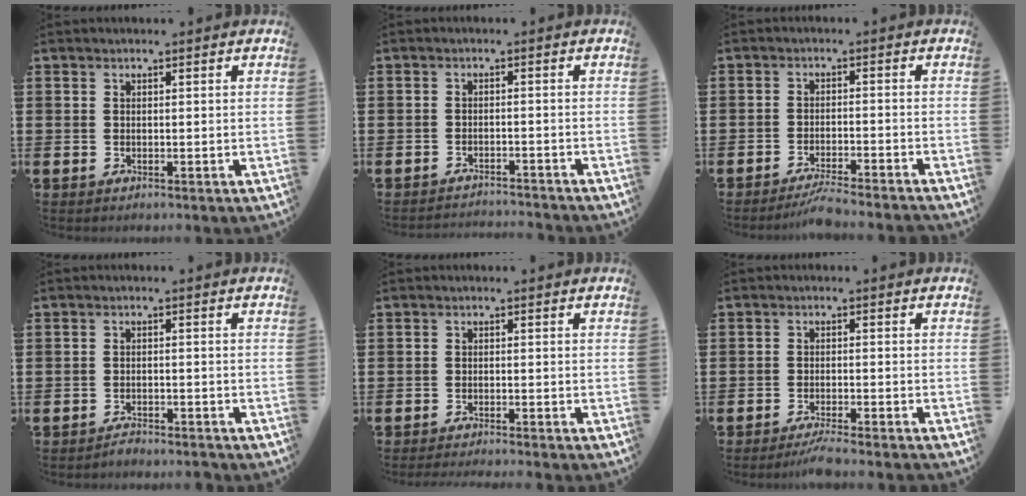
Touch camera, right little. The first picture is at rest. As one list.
[{"total": 1.8, "force": [-1.8, -0.2, -0.2], "torque": [-0.001, 0.004, -0.040]}, {"total": 3.3, "force": [-3.0, -0.2, 1.4], "torque": [-0.024, -0.001, -0.058]}, {"total": 1.6, "force": [-1.6, 0.0, 0.0], "torque": [-0.005, 0.004, -0.033]}, {"total": 1.1, "force": [-1.1, -0.2, 0.1], "torque": [-0.002, -0.001, -0.022]}, {"total": 2.6, "force": [-2.2, -0.2, 1.4], "torque": [-0.021, 0.001, -0.040]}]